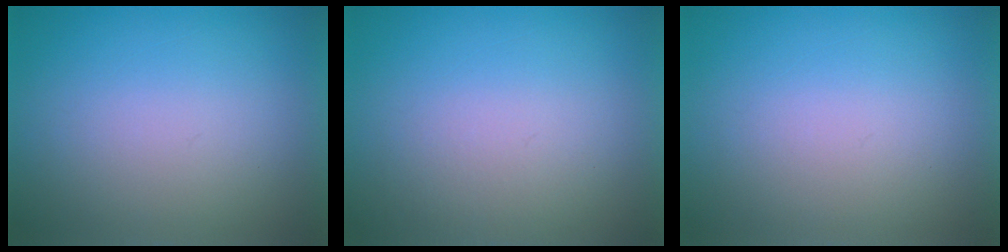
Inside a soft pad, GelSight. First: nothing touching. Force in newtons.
{"total": 1.8}
{"total": 0.0}